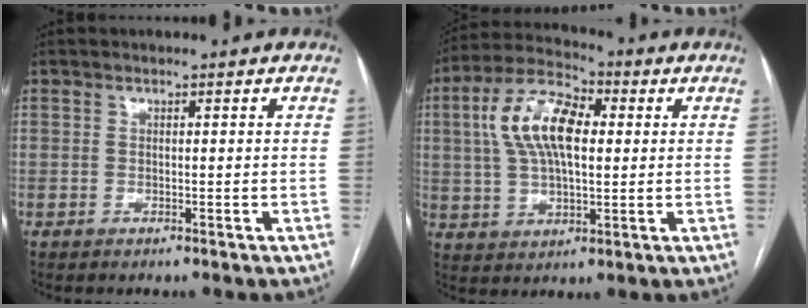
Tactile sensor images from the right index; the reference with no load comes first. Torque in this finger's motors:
{"motor_torque": [0.74, 0.29, 0.90, 0.21]}